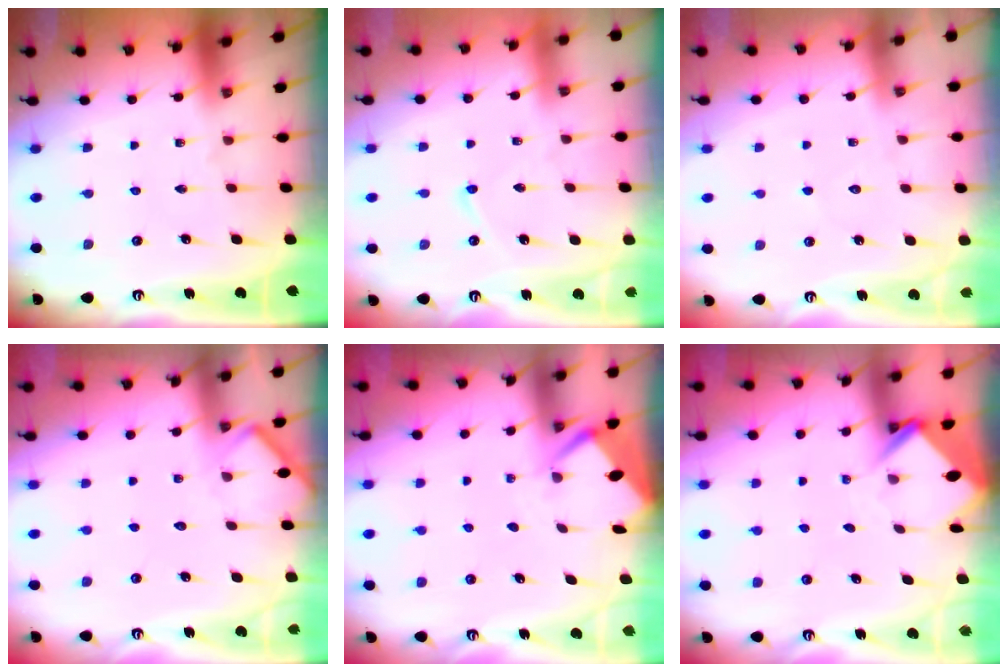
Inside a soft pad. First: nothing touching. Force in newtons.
{"total": 3.8, "press": 3.7, "slide": 0.6}
{"total": 4.1, "press": 4.0, "slide": 0.5}
{"total": 5.2, "press": 5.2, "slide": 0.6}
{"total": 2.8, "press": 2.8, "slide": 0.3}
{"total": 4.0, "press": 4.0, "slide": 0.1}